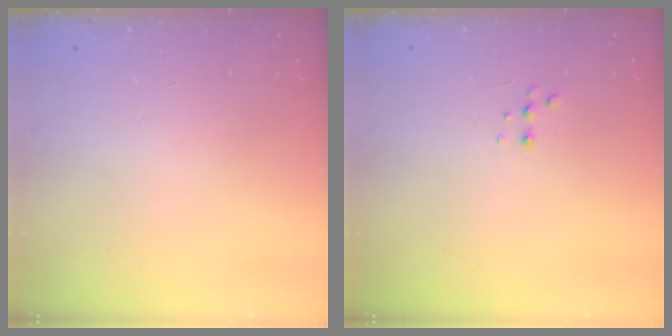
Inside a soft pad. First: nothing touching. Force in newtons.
{"total": 3.4, "press": 3.3, "slide": 0.8}